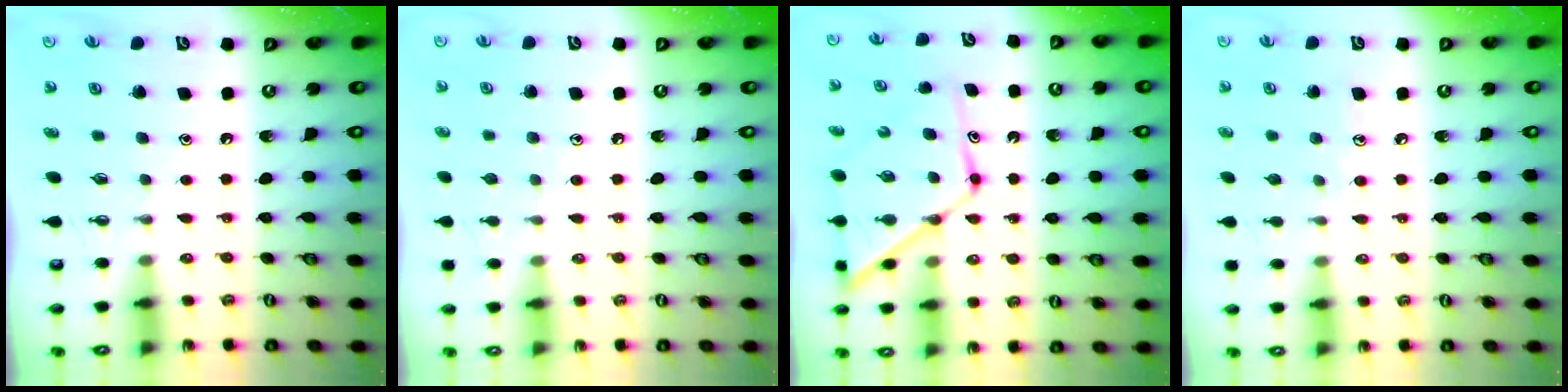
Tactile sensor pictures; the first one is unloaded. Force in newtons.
{"total": 3.7, "press": 3.7, "slide": 0.4}
{"total": 12.3, "press": 12.2, "slide": 1.3}
{"total": 5.4, "press": 5.4, "slide": 0.6}